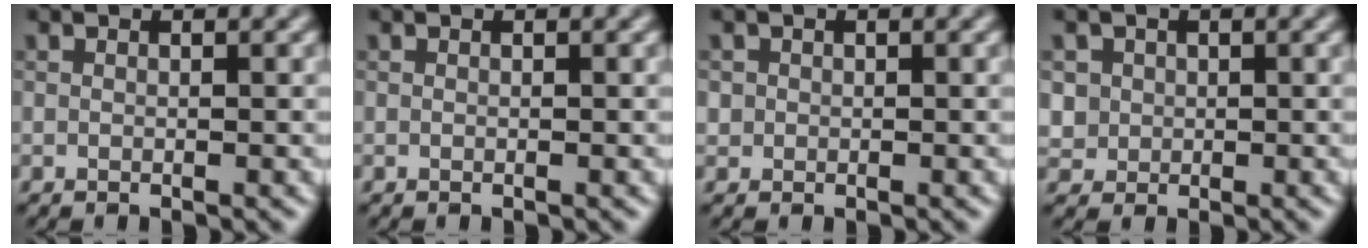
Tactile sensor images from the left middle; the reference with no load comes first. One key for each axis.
{"total": 0.0}
{"total": 0.7, "fx": 0.1, "fy": 0.7, "fz": 0.0, "tx": 0.007, "ty": -0.004, "tz": 0.000}
{"total": 2.2, "fx": 0.5, "fy": 2.1, "fz": 0.5, "tx": -0.009, "ty": 0.000, "tz": 0.027}